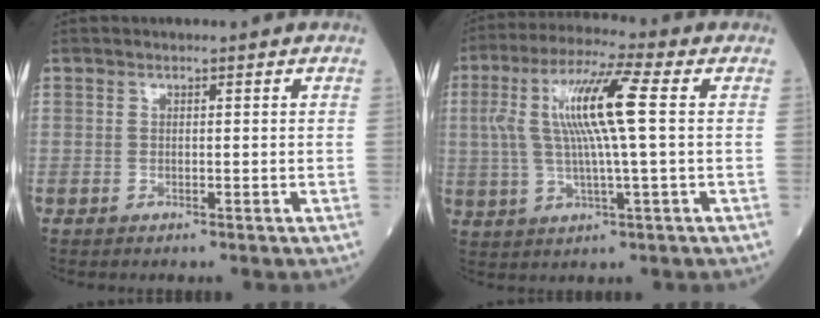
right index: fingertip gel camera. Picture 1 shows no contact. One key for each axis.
{"total": 12.1, "fx": 1.8, "fy": 0.6, "fz": 11.9, "tx": -0.241, "ty": 0.019, "tz": 0.032}